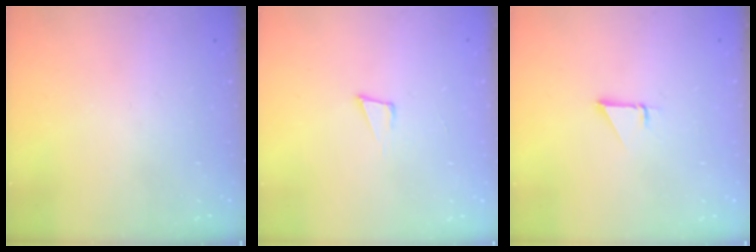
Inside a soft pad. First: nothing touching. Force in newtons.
{"total": 4.0, "press": 2.5, "slide": 3.1}
{"total": 0.9, "press": 0.9, "slide": 0.1}